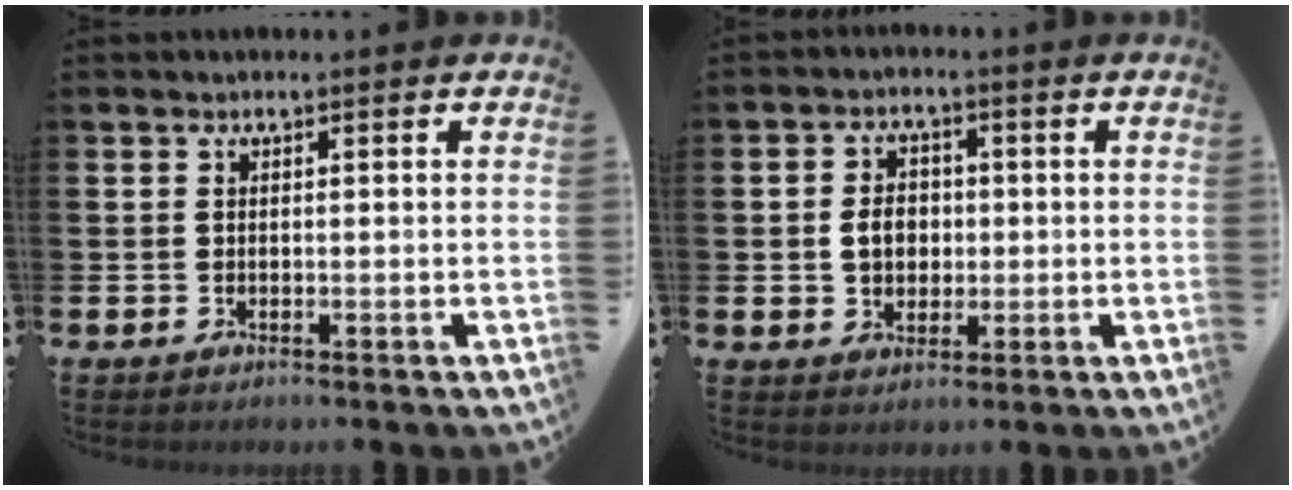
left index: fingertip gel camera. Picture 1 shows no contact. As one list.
[{"total": 4.1, "force": [0.0, 3.4, 2.3], "torque": [-0.030, 0.004, -0.009]}]